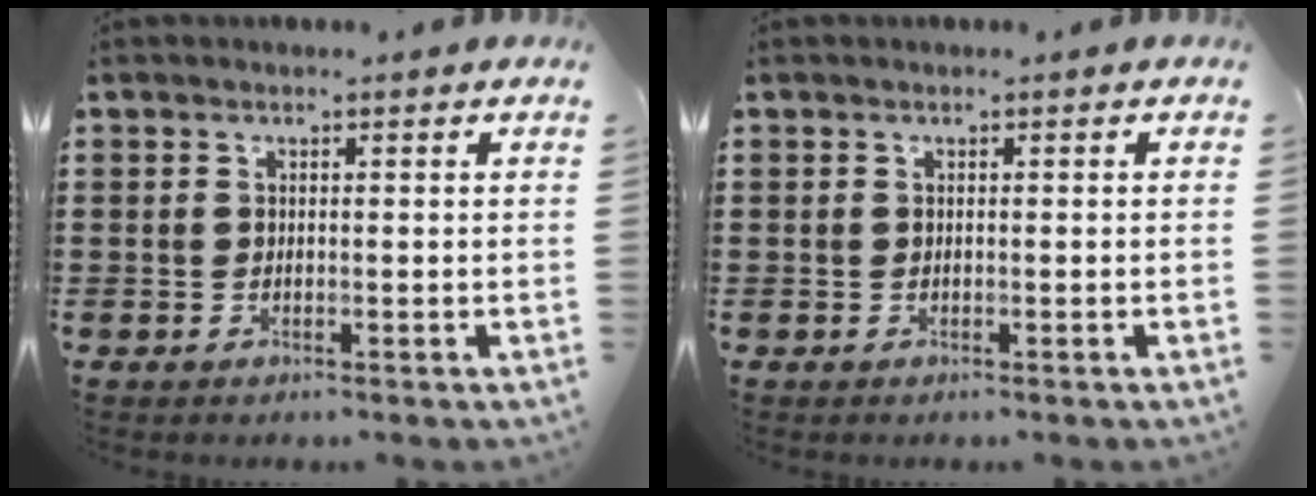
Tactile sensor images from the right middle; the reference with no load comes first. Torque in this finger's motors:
{"motor_torque": [0.60, 0.02, 0.10, 0.01]}